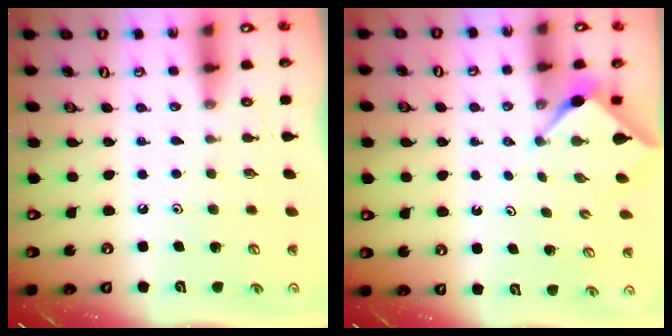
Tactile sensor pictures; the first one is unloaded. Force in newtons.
{"total": 3.0, "press": 3.0, "slide": 0.3}